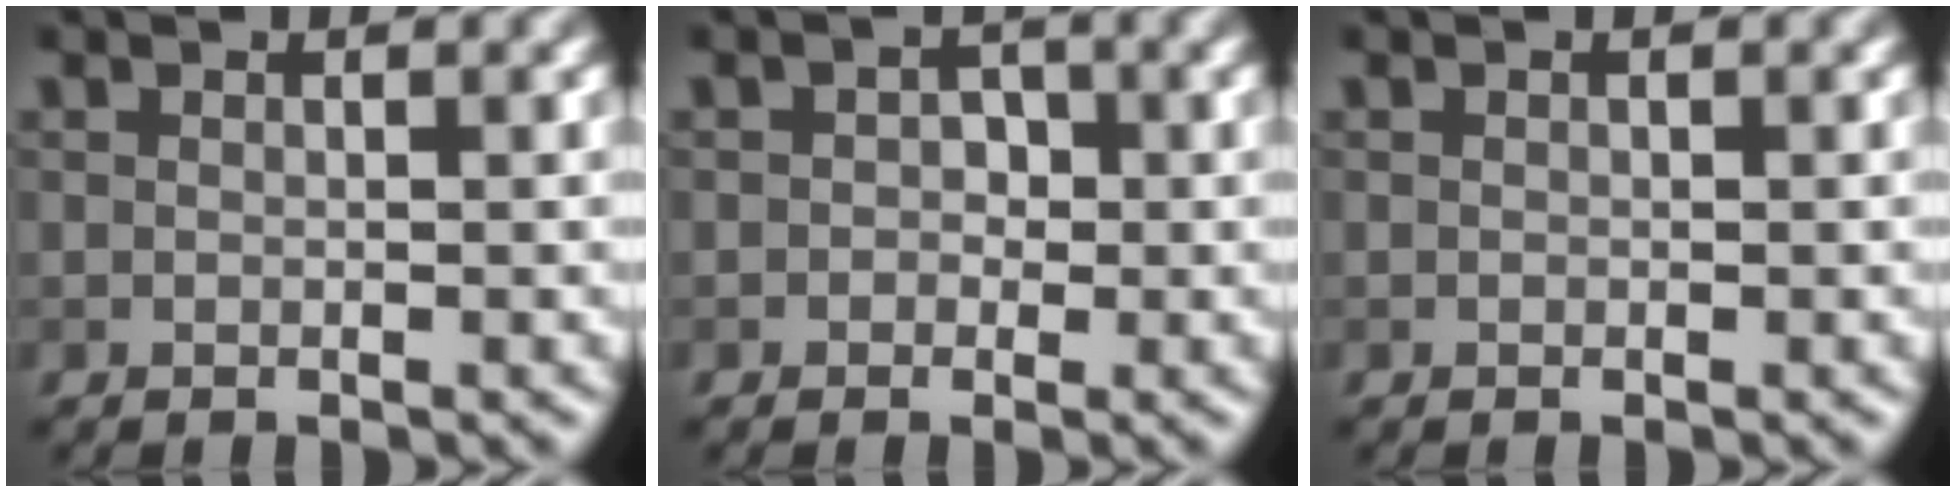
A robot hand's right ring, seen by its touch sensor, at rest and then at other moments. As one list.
[{"total": 1.5, "force": [-0.2, 1.3, 0.6], "torque": [-0.004, -0.001, -0.007]}, {"total": 0.0}]